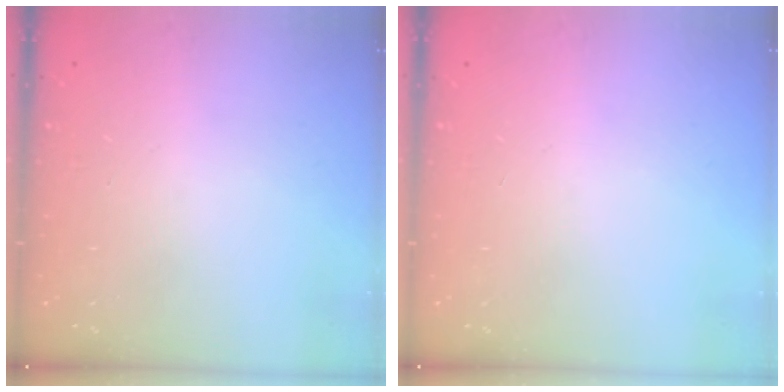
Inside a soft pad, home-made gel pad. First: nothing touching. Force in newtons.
{"total": 0.0}